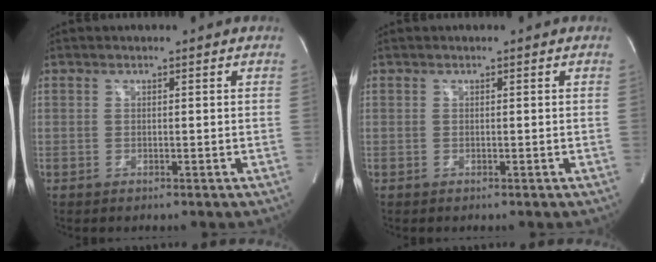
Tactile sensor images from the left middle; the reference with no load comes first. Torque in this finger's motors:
{"motor_torque": [0.05, -0.24, -0.14, -0.01]}